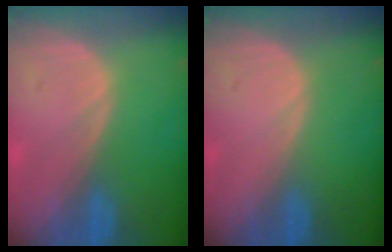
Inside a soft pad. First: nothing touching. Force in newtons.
{"total": 0.0}